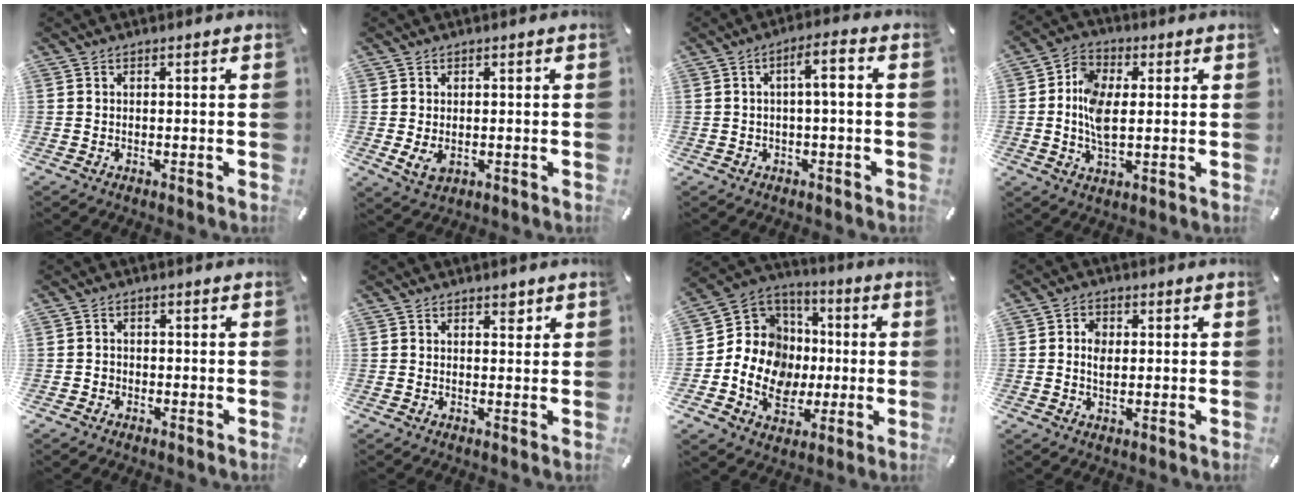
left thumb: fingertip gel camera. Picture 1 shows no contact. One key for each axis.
{"total": 2.9, "fx": -0.2, "fy": 2.2, "fz": 1.8, "tx": -0.029, "ty": -0.008, "tz": -0.006}
{"total": 5.3, "fx": 0.1, "fy": 1.2, "fz": 5.2, "tx": -0.088, "ty": 0.008, "tz": -0.004}
{"total": 8.5, "fx": 0.3, "fy": 5.5, "fz": 6.4, "tx": -0.141, "ty": 0.005, "tz": 0.001}
{"total": 1.4, "fx": -0.7, "fy": 1.2, "fz": 0.1, "tx": -0.002, "ty": 0.008, "tz": -0.018}
{"total": 1.9, "fx": 1.2, "fy": 1.3, "fz": 0.9, "tx": 0.004, "ty": -0.008, "tz": 0.015}
{"total": 15.2, "fx": -2.7, "fy": 13.7, "fz": 5.9, "tx": -0.118, "ty": 0.000, "tz": -0.043}
{"total": 3.6, "fx": 0.3, "fy": 2.7, "fz": 2.4, "tx": -0.039, "ty": 0.007, "tz": 0.002}